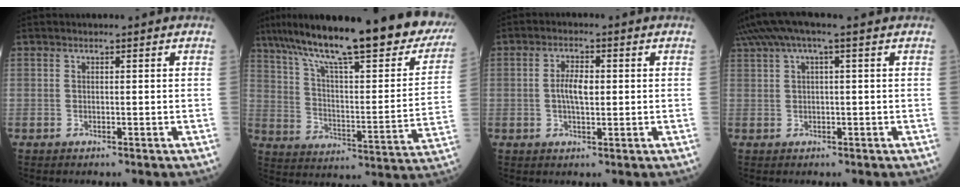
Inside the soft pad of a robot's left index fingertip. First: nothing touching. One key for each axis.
{"total": 31.8, "fx": 24.7, "fy": 5.8, "fz": 19.2, "tx": -0.287, "ty": -0.028, "tz": 0.334}
{"total": 3.9, "fx": 0.1, "fy": 1.5, "fz": 3.6, "tx": -0.076, "ty": 0.004, "tz": -0.001}
{"total": 6.5, "fx": 4.1, "fy": 0.4, "fz": 5.1, "tx": -0.103, "ty": 0.043, "tz": 0.075}